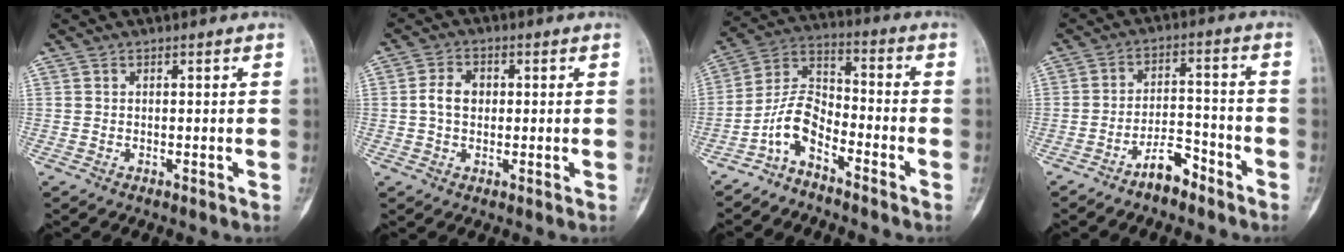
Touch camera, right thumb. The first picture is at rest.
{"total": 4.6, "force": [0.2, 3.4, 3.1], "torque": [-0.055, 0.011, -0.001]}
{"total": 8.2, "force": [-5.3, 3.6, 5.1], "torque": [-0.101, 0.067, -0.116]}
{"total": 6.1, "force": [-4.6, 2.4, 3.3], "torque": [-0.048, 0.042, -0.082]}